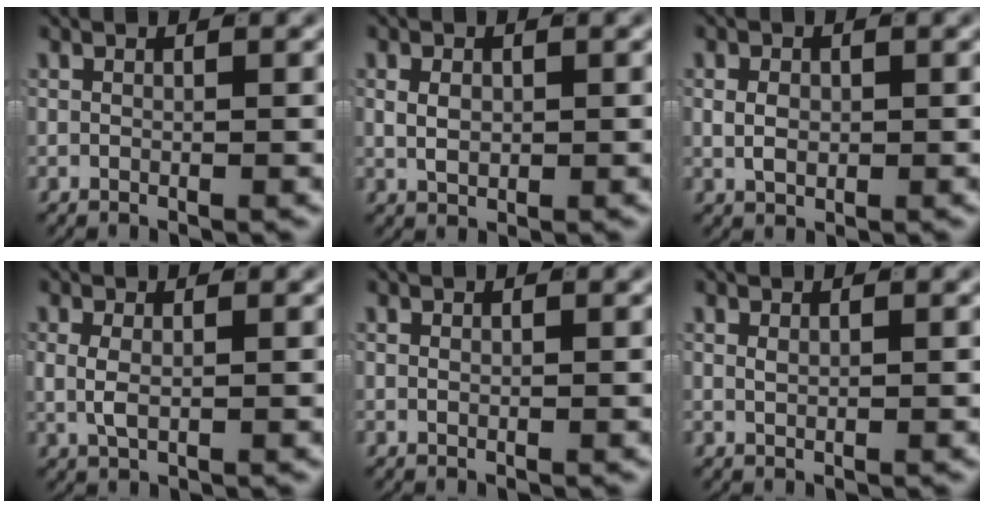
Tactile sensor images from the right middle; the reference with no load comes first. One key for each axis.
{"total": 1.7, "fx": 0.2, "fy": 1.1, "fz": 1.3, "tx": -0.024, "ty": -0.007, "tz": 0.013}
{"total": 1.6, "fx": 0.0, "fy": 1.0, "fz": 1.2, "tx": -0.018, "ty": -0.004, "tz": 0.008}
{"total": 1.9, "fx": 0.3, "fy": 0.9, "fz": 1.7, "tx": -0.041, "ty": -0.009, "tz": 0.012}
{"total": 0.0}
{"total": 0.5, "fx": 0.3, "fy": 0.0, "fz": 0.4, "tx": -0.012, "ty": -0.008, "tz": 0.012}